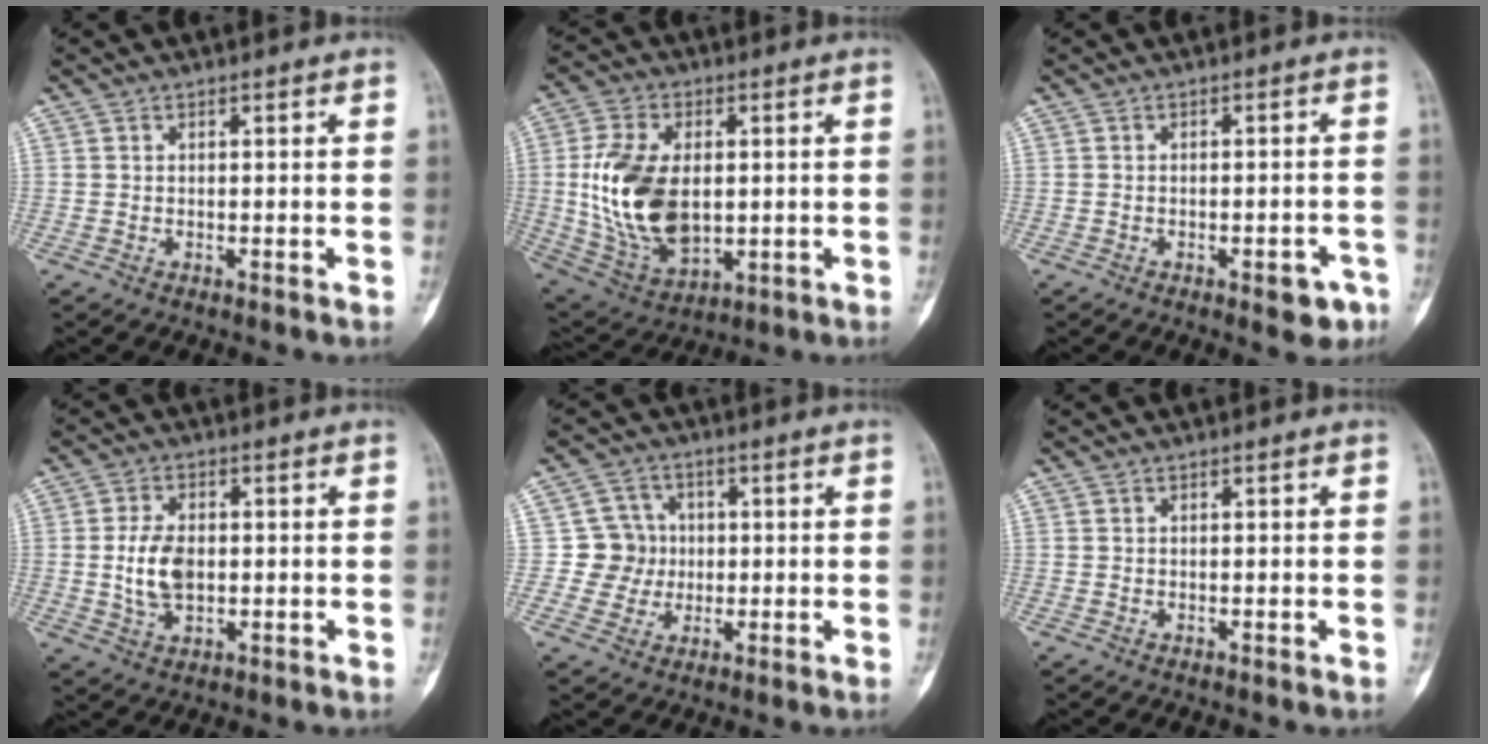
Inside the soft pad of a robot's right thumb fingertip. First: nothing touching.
{"total": 17.9, "force": [0.8, 11.0, 14.0], "torque": [-0.263, -0.009, 0.030]}
{"total": 4.9, "force": [-2.6, 2.1, 3.5], "torque": [-0.023, 0.015, -0.027]}
{"total": 7.5, "force": [-0.1, 4.6, 5.9], "torque": [-0.108, 0.000, 0.001]}
{"total": 6.2, "force": [0.0, 6.2, 0.7], "torque": [0.029, 0.014, -0.005]}
{"total": 0.0}